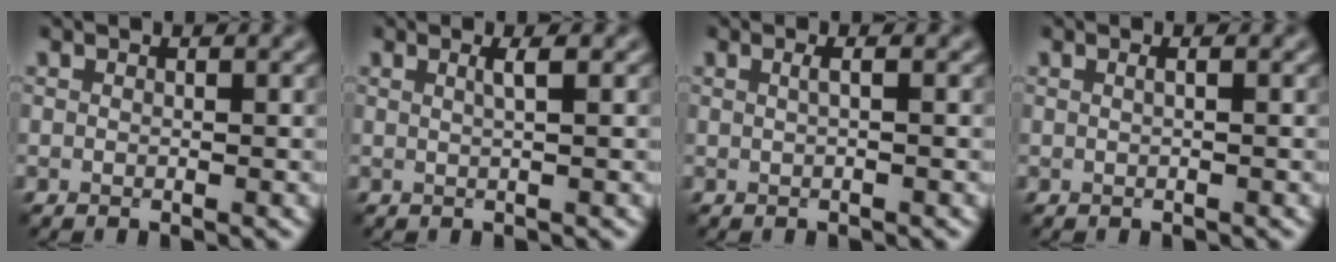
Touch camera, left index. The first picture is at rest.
{"total": 1.5, "force": [0.5, 0.3, 1.4], "torque": [-0.018, 0.004, 0.003]}
{"total": 1.0, "force": [0.2, 0.2, 1.0], "torque": [-0.016, 0.007, -0.001]}
{"total": 0.7, "force": [0.2, 0.1, 0.6], "torque": [-0.011, 0.003, -0.002]}